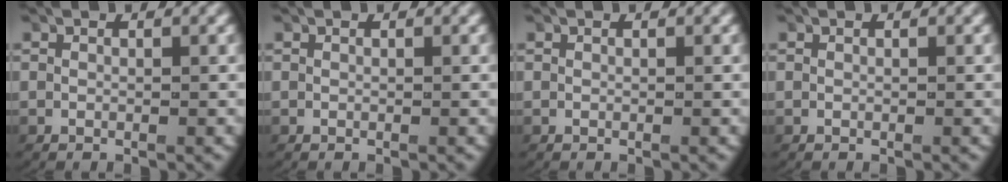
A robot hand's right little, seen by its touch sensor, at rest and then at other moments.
{"total": 0.0}
{"total": 0.0}
{"total": 0.0}